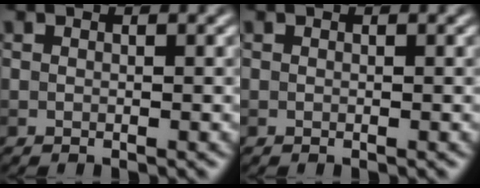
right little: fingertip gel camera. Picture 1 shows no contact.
{"total": 0.0}